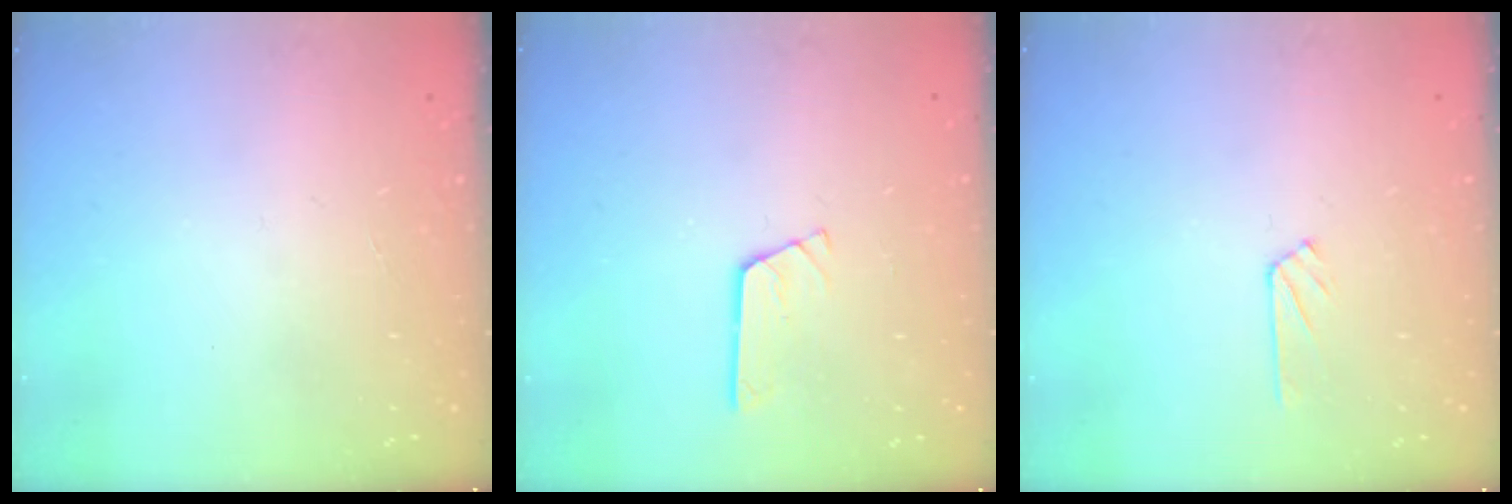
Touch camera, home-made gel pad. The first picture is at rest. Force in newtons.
{"total": 2.6, "press": 2.6, "slide": 0.3}
{"total": 4.0, "press": 4.0, "slide": 0.5}